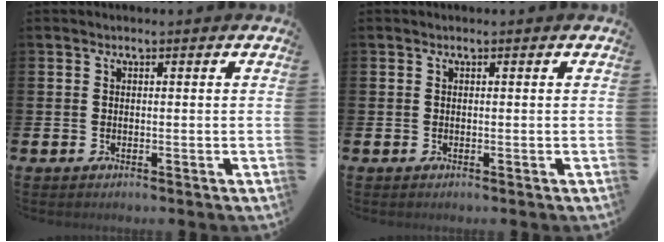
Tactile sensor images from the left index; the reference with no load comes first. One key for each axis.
{"total": 0.0}